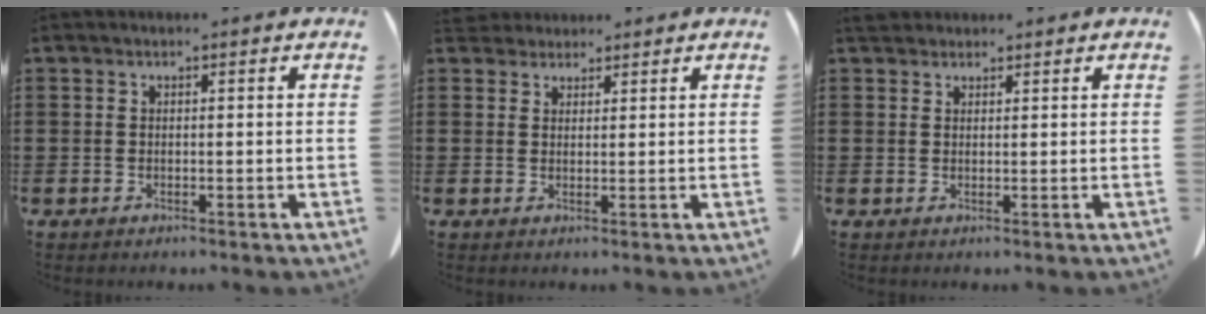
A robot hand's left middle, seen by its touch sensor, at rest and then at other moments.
{"total": 2.7, "force": [2.5, 0.9, 0.2], "torque": [-0.013, 0.001, 0.049]}
{"total": 2.5, "force": [2.1, 1.0, 0.8], "torque": [-0.024, 0.004, 0.042]}